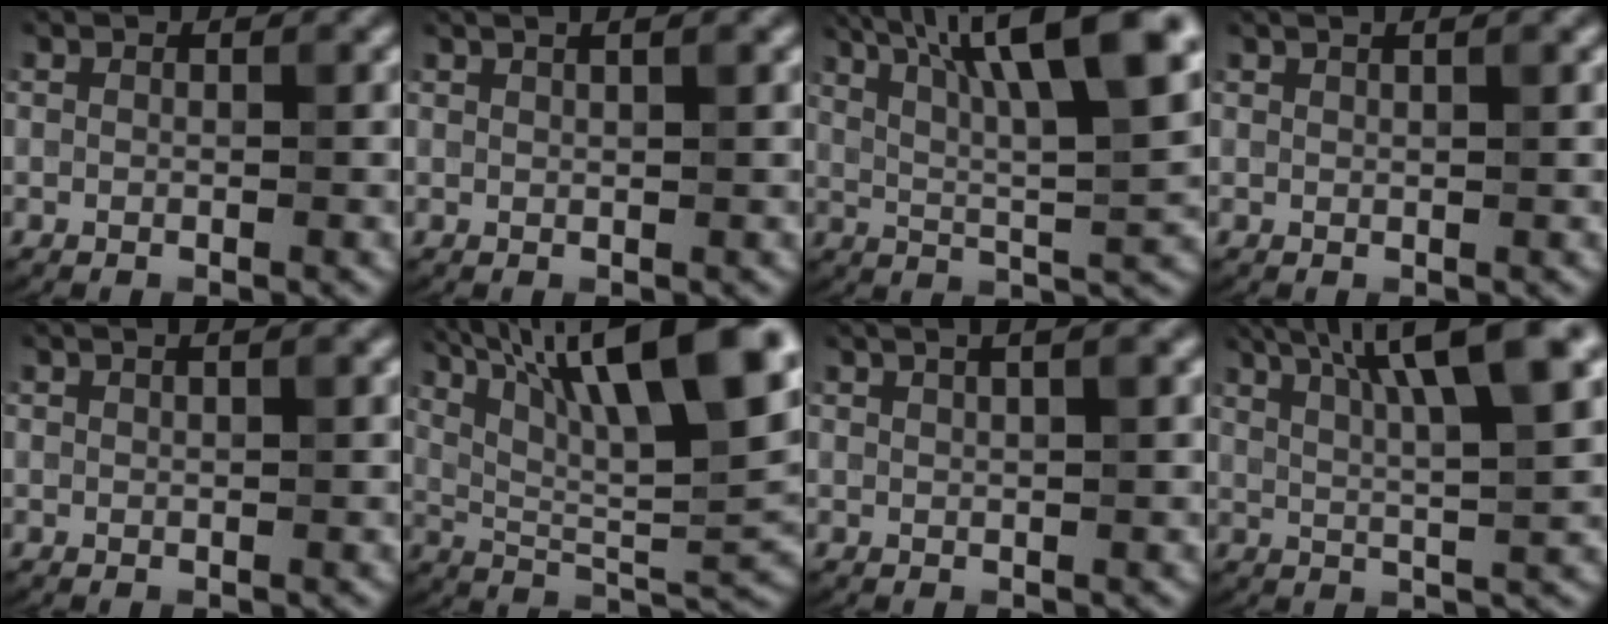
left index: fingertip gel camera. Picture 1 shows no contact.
{"total": 3.7, "force": [2.1, 1.6, 2.6], "torque": [-0.008, 0.023, 0.000]}
{"total": 12.8, "force": [6.3, 2.8, 10.8], "torque": [-0.166, 0.019, 0.103]}
{"total": 2.8, "force": [1.7, 1.2, 1.9], "torque": [-0.006, 0.010, -0.002]}
{"total": 2.4, "force": [1.5, 1.0, 1.7], "torque": [-0.006, 0.005, 0.000]}
{"total": 16.2, "force": [8.3, 4.1, 13.3], "torque": [-0.221, 0.013, 0.140]}
{"total": 5.3, "force": [2.9, 2.3, 3.8], "torque": [-0.020, 0.038, 0.013]}
{"total": 10.7, "force": [5.5, 2.2, 8.9], "torque": [-0.118, 0.026, 0.080]}